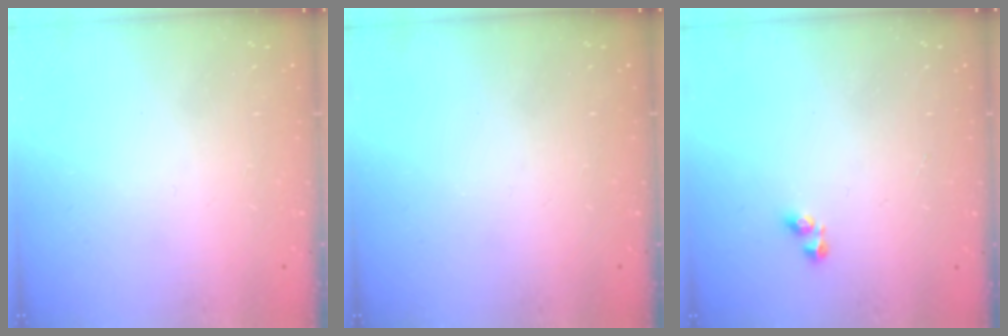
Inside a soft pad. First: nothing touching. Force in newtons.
{"total": 0.0}
{"total": 2.9, "press": 2.9, "slide": 0.4}